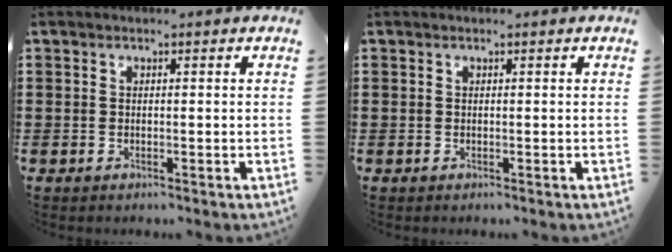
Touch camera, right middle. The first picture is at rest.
{"total": 0.0}